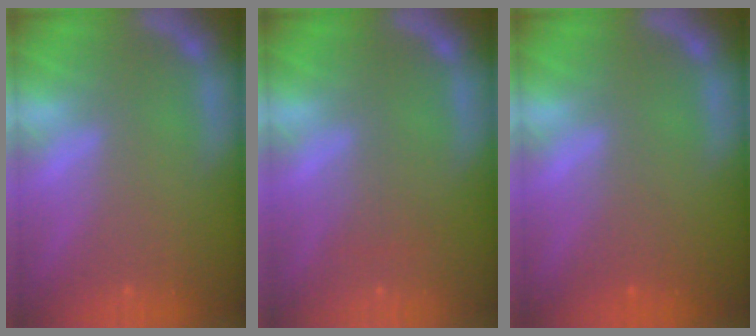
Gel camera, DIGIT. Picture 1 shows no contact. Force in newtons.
{"total": 1.5}
{"total": 1.5}